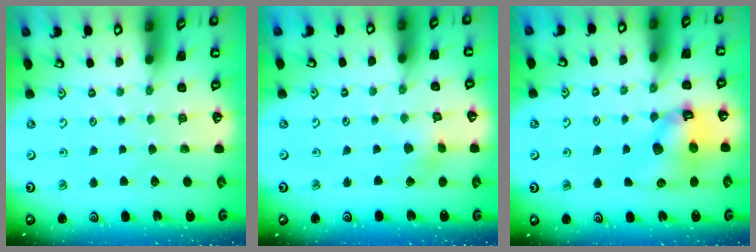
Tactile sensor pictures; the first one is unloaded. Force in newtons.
{"total": 2.8, "press": 2.8, "slide": 0.3}
{"total": 11.2, "press": 11.2, "slide": 0.9}